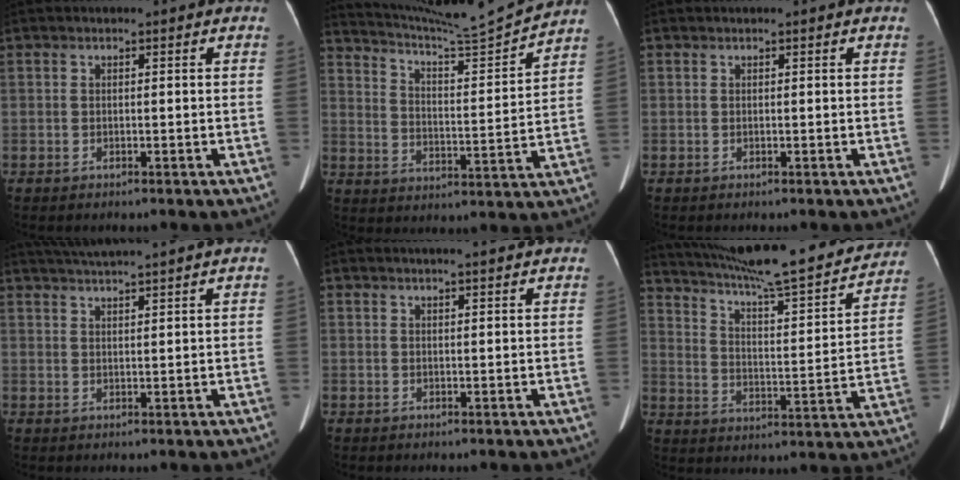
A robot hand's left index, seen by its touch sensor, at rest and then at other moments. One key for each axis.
{"total": 14.5, "fx": 13.9, "fy": -2.4, "fz": 3.2, "tx": -0.066, "ty": -0.037, "tz": 0.216}
{"total": 0.0}
{"total": 8.7, "fx": 7.8, "fy": -1.2, "fz": 3.5, "tx": -0.061, "ty": 0.025, "tz": 0.114}
{"total": 6.1, "fx": 5.6, "fy": 0.3, "fz": 2.6, "tx": -0.034, "ty": 0.016, "tz": 0.062}
{"total": 27.2, "fx": 23.8, "fy": 3.0, "fz": 12.8, "tx": -0.213, "ty": -0.028, "tz": 0.327}